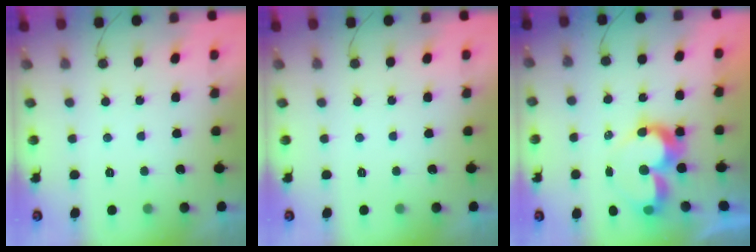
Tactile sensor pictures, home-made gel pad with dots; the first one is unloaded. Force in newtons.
{"total": 0.0}
{"total": 10.6, "press": 10.6, "slide": 0.7}